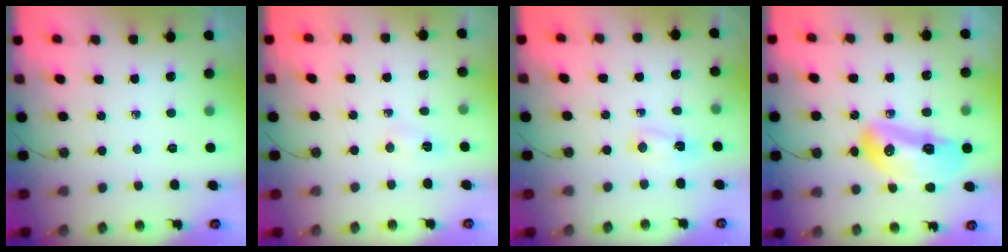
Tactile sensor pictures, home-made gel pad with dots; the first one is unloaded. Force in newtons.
{"total": 2.9, "press": 2.9, "slide": 0.4}
{"total": 2.4, "press": 2.2, "slide": 0.8}
{"total": 15.3, "press": 15.2, "slide": 1.8}